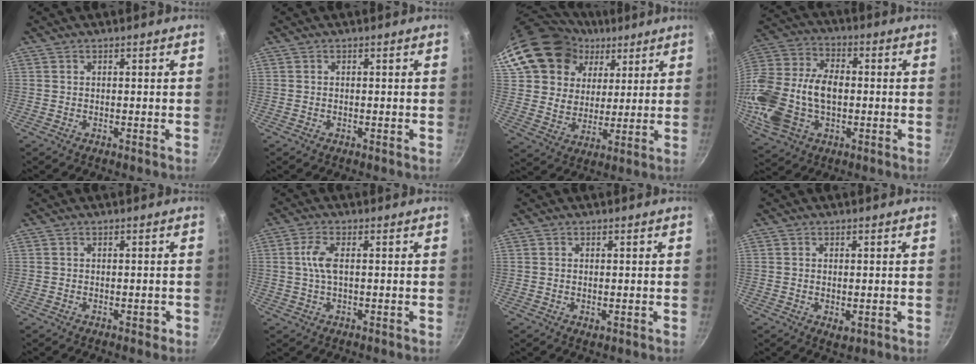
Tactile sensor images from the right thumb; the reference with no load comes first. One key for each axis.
{"total": 0.0}
{"total": 22.4, "fx": 11.1, "fy": 16.7, "fz": 10.0, "tx": -0.184, "ty": 0.004, "tz": 0.206}
{"total": 20.2, "fx": -1.9, "fy": 13.2, "fz": 15.2, "tx": -0.304, "ty": 0.033, "tz": -0.035}
{"total": 1.4, "fx": -0.6, "fy": 0.9, "fz": 1.0, "tx": -0.004, "ty": 0.007, "tz": -0.008}
{"total": 4.2, "fx": 0.3, "fy": 1.6, "fz": 3.9, "tx": -0.092, "ty": 0.006, "tz": 0.002}
{"total": 1.0, "fx": 0.1, "fy": 0.6, "fz": 0.8, "tx": -0.013, "ty": -0.002, "tz": 0.000}
{"total": 2.4, "fx": -0.2, "fy": 1.4, "fz": 1.9, "tx": -0.029, "ty": -0.008, "tz": -0.002}